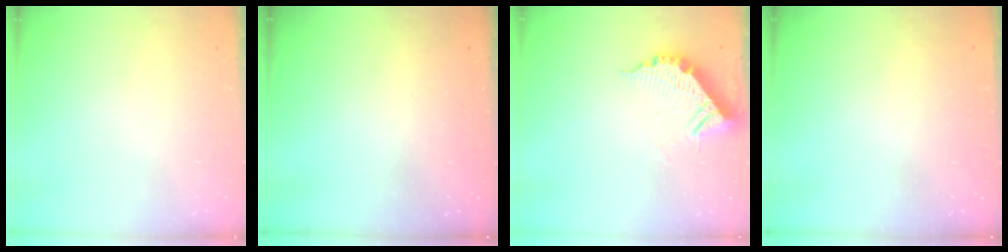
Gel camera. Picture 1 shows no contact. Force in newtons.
{"total": 3.2, "press": 3.2, "slide": 0.3}
{"total": 10.5, "press": 10.5, "slide": 0.6}
{"total": 3.1, "press": 3.1, "slide": 0.1}